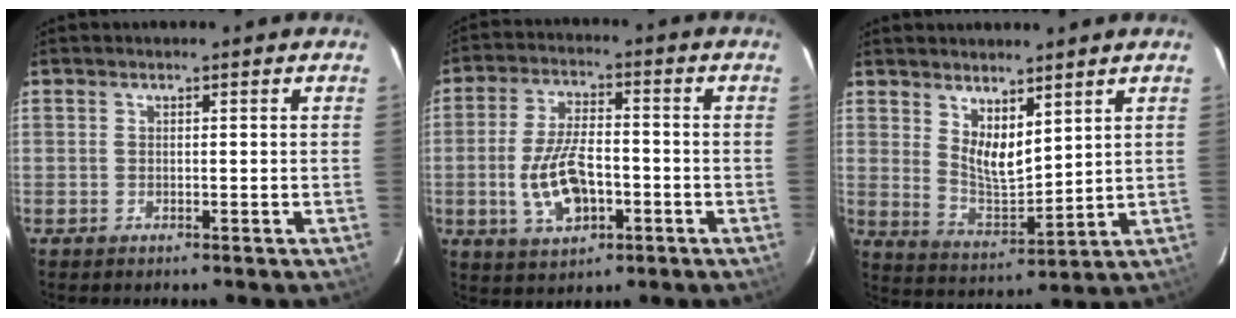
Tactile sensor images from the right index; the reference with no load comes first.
{"total": 11.0, "force": [-2.9, 5.3, 9.1], "torque": [-0.188, 0.000, -0.046]}
{"total": 7.5, "force": [4.8, 3.1, 5.0], "torque": [-0.081, -0.013, 0.096]}